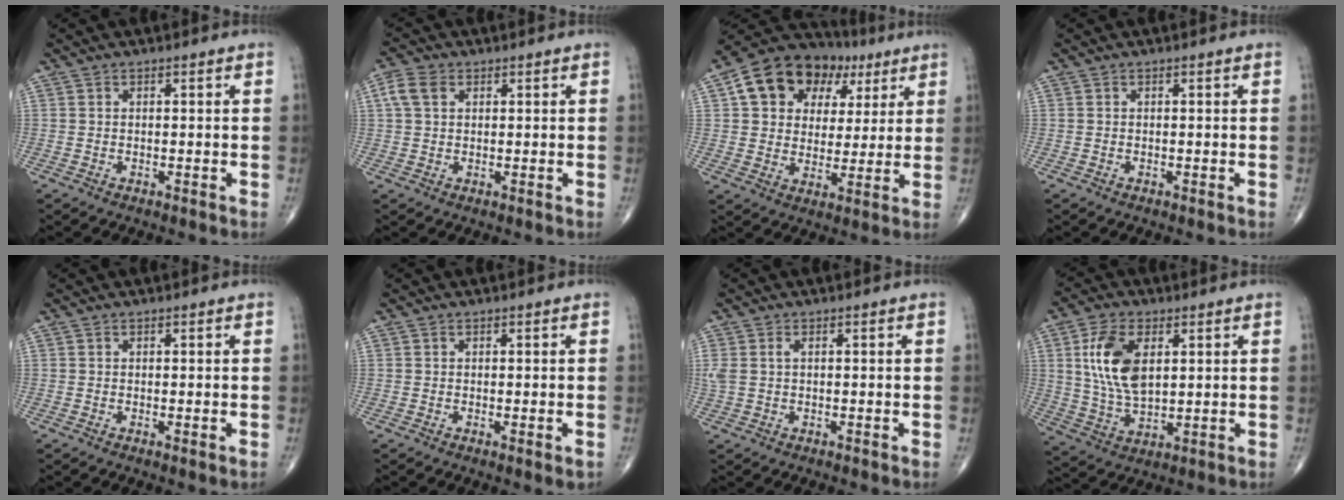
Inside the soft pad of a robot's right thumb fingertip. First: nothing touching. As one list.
[{"total": 4.1, "force": [1.4, 2.8, 2.6], "torque": [-0.060, 0.013, 0.026]}, {"total": 17.0, "force": [6.4, 12.9, 9.1], "torque": [-0.110, 0.015, 0.103]}, {"total": 0.0}, {"total": 0.7, "force": [0.0, 0.0, 0.7], "torque": [-0.014, -0.003, 0.001]}, {"total": 1.4, "force": [-0.2, 0.3, 1.3], "torque": [-0.019, -0.006, 0.000]}, {"total": 3.1, "force": [0.6, 1.8, 2.5], "torque": [-0.082, 0.018, 0.018]}, {"total": 12.1, "force": [3.2, 6.6, 9.7], "torque": [-0.182, -0.013, 0.065]}]